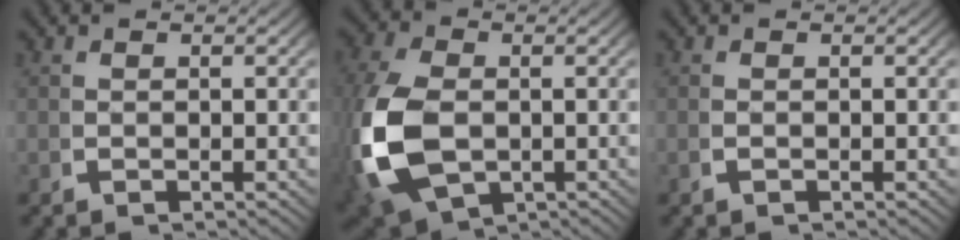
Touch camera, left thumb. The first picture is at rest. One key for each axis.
{"total": 10.4, "fx": -1.8, "fy": 7.2, "fz": 7.3, "tx": -0.203, "ty": -0.040, "tz": -0.007}
{"total": 0.0}